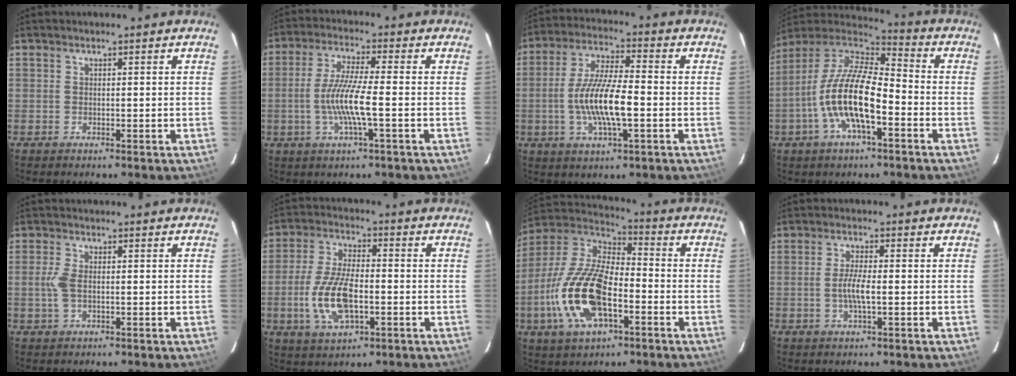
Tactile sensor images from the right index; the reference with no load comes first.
{"total": 8.7, "force": [-2.1, 0.1, 8.5], "torque": [-0.169, -0.004, -0.041]}
{"total": 11.9, "force": [-2.5, 2.6, 11.4], "torque": [-0.225, -0.001, -0.048]}
{"total": 16.1, "force": [-5.2, 5.3, 14.3], "torque": [-0.280, -0.003, -0.104]}
{"total": 3.3, "force": [-0.3, 1.4, 2.9], "torque": [-0.068, 0.001, -0.007]}
{"total": 12.1, "force": [-3.0, 5.3, 10.4], "torque": [-0.221, -0.002, -0.054]}
{"total": 18.8, "force": [-6.1, 8.3, 15.7], "torque": [-0.338, -0.009, -0.119]}
{"total": 4.0, "force": [-0.8, 0.5, 3.9], "torque": [-0.074, -0.001, -0.016]}